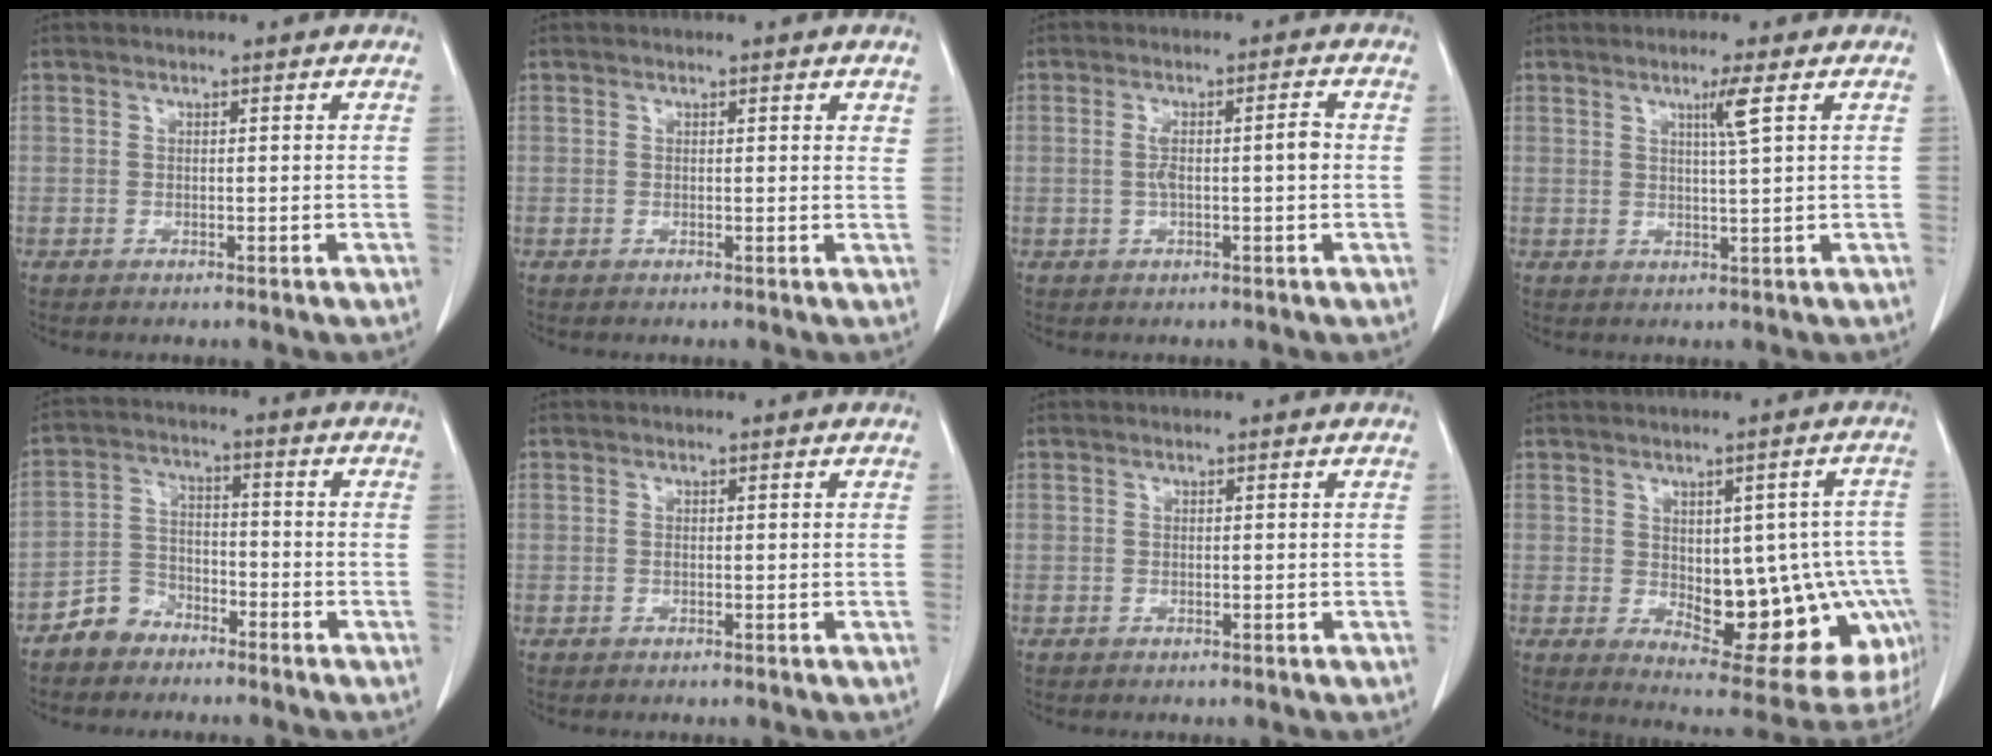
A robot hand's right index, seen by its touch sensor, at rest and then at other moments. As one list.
[{"total": 1.3, "force": [0.9, 0.4, 0.7], "torque": [-0.006, -0.001, 0.007]}, {"total": 4.3, "force": [-0.1, 0.5, 4.3], "torque": [-0.081, 0.012, 0.001]}, {"total": 3.1, "force": [1.4, -0.8, 2.7], "torque": [-0.050, -0.006, 0.027]}, {"total": 5.6, "force": [-4.2, 3.5, 0.7], "torque": [-0.010, 0.008, -0.083]}, {"total": 0.0}, {"total": 0.0}, {"total": 18.7, "force": [-2.7, 8.6, 16.3], "torque": [-0.149, 0.019, -0.007]}]